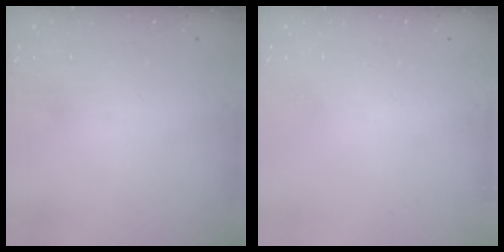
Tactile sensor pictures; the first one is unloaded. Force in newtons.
{"total": 0.0}